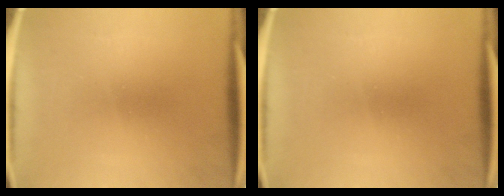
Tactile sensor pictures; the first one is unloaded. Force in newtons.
{"total": 0.0}